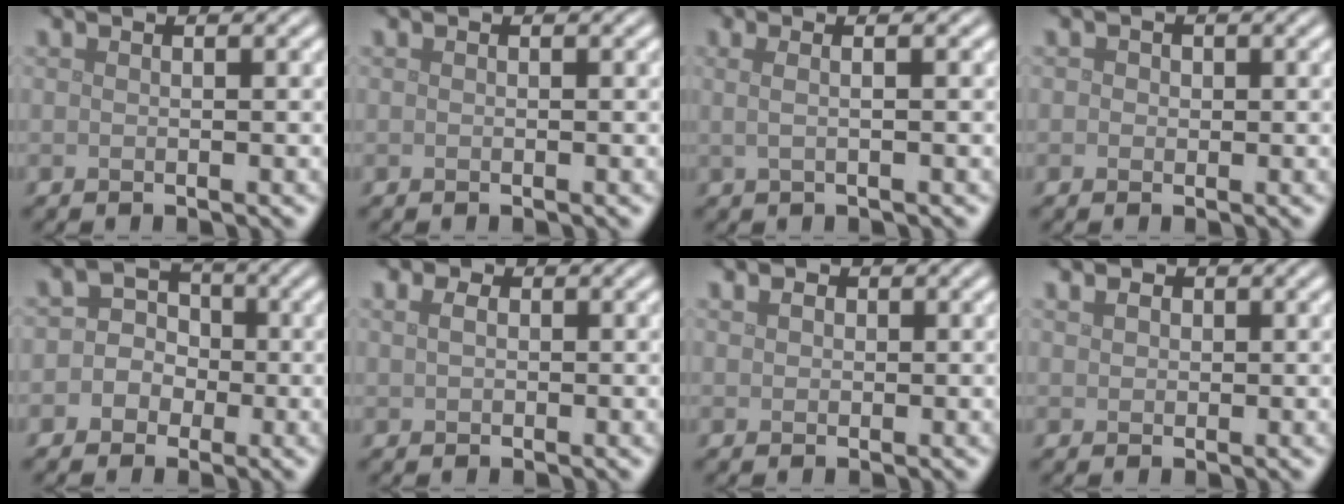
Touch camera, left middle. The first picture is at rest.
{"total": 0.0}
{"total": 3.1, "force": [0.9, 1.5, 2.5], "torque": [-0.029, 0.009, -0.011]}
{"total": 0.9, "force": [0.2, 0.8, 0.3], "torque": [-0.002, 0.000, -0.001]}
{"total": 3.9, "force": [-0.8, 3.7, 1.1], "torque": [0.008, 0.022, -0.035]}
{"total": 3.1, "force": [1.2, 2.3, 1.7], "torque": [-0.028, 0.022, 0.001]}
{"total": 1.1, "force": [0.5, 0.9, 0.3], "torque": [-0.004, 0.002, 0.003]}
{"total": 1.3, "force": [0.7, 1.0, 0.4], "torque": [-0.007, 0.005, 0.006]}